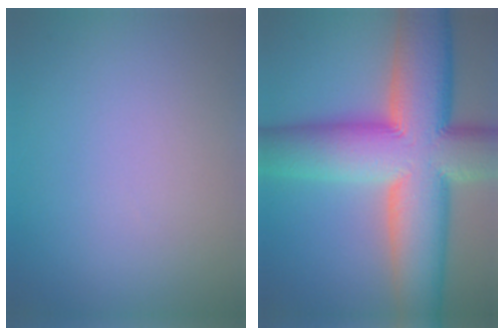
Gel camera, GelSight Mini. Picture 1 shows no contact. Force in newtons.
{"total": 16.5, "press": 16.5, "slide": 0.9}